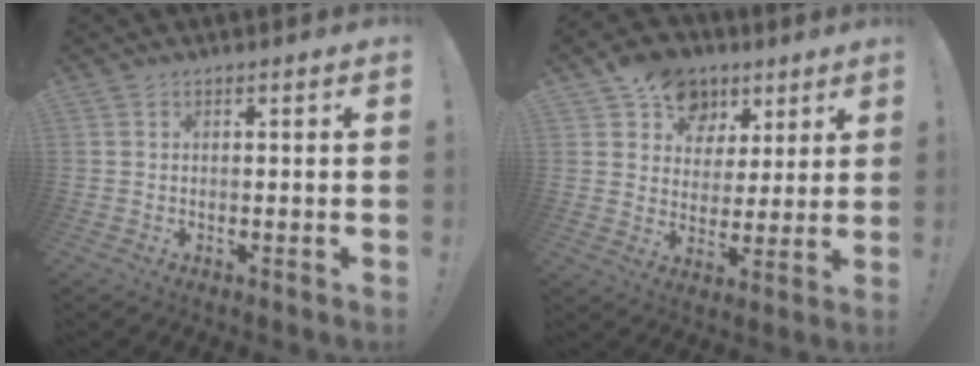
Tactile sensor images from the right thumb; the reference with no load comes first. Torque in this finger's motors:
{"motor_torque": [0.16, 2.19, 0.26, -0.18, 0.00]}